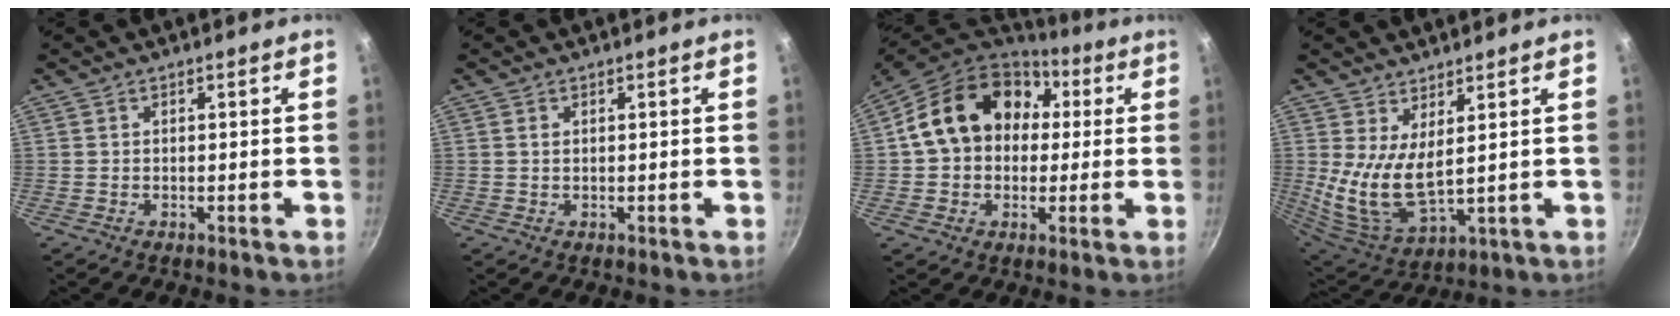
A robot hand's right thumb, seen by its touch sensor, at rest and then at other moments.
{"total": 0.8, "force": [0.2, 0.6, 0.5], "torque": [-0.009, 0.003, 0.004]}
{"total": 18.8, "force": [3.6, 14.6, 11.3], "torque": [-0.170, 0.037, 0.051]}
{"total": 10.7, "force": [3.1, 4.6, 9.1], "torque": [-0.175, -0.045, 0.068]}